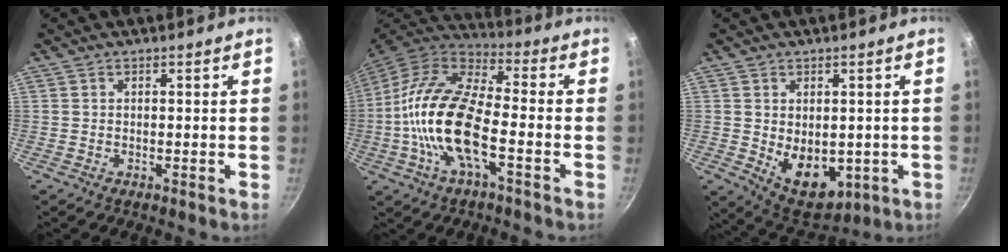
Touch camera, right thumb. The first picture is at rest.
{"total": 18.0, "force": [-4.0, 7.4, 15.9], "torque": [-0.302, 0.034, -0.093]}
{"total": 10.3, "force": [-1.0, 7.0, 7.5], "torque": [-0.086, -0.018, 0.009]}